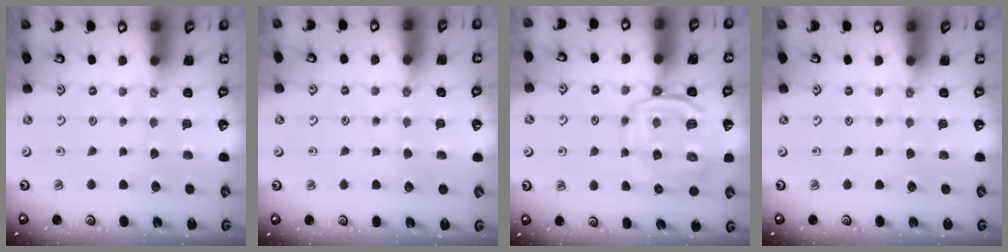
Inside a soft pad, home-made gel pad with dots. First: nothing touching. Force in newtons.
{"total": 2.8, "press": 2.8, "slide": 0.5}
{"total": 9.7, "press": 9.5, "slide": 1.8}
{"total": 0.0}